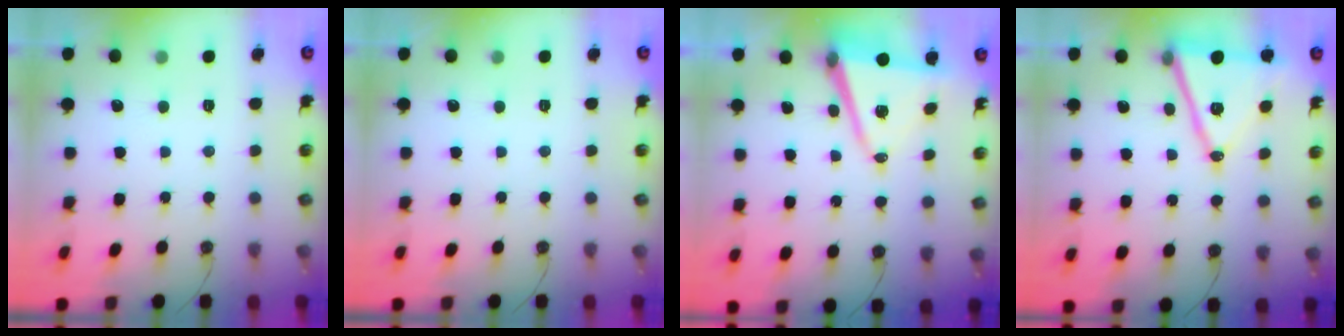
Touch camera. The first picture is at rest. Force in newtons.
{"total": 0.0}
{"total": 9.9, "press": 9.3, "slide": 3.5}
{"total": 15.0, "press": 14.5, "slide": 3.7}